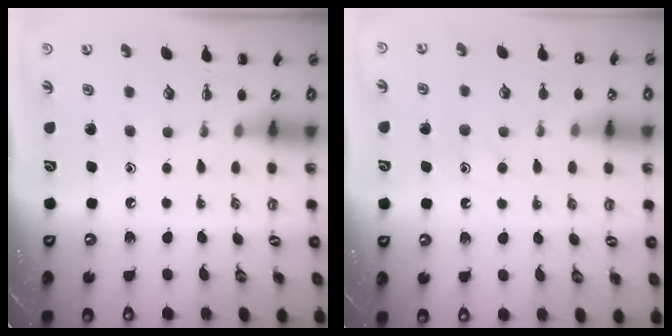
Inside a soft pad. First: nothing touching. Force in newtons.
{"total": 8.6, "press": 8.5, "slide": 0.9}